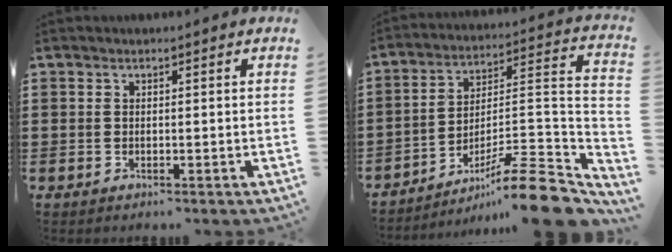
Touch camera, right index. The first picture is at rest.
{"total": 12.6, "force": [-9.4, 1.7, 8.3], "torque": [-0.117, 0.027, -0.174]}